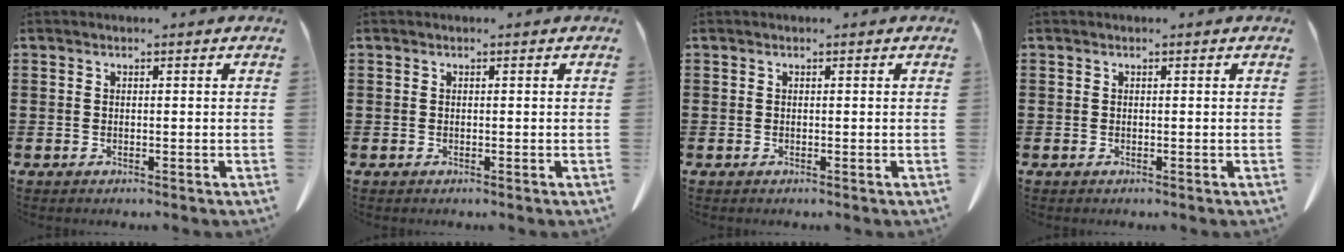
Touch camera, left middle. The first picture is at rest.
{"total": 0.0}
{"total": 0.0}
{"total": 0.0}